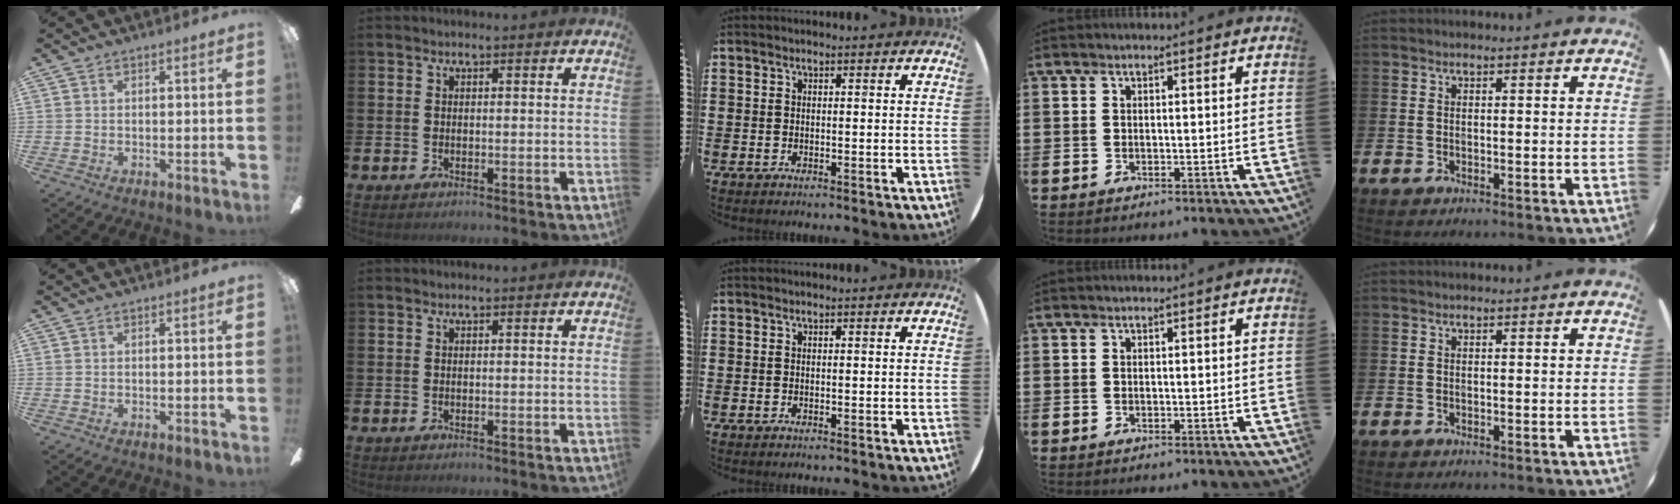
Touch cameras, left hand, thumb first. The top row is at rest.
{}